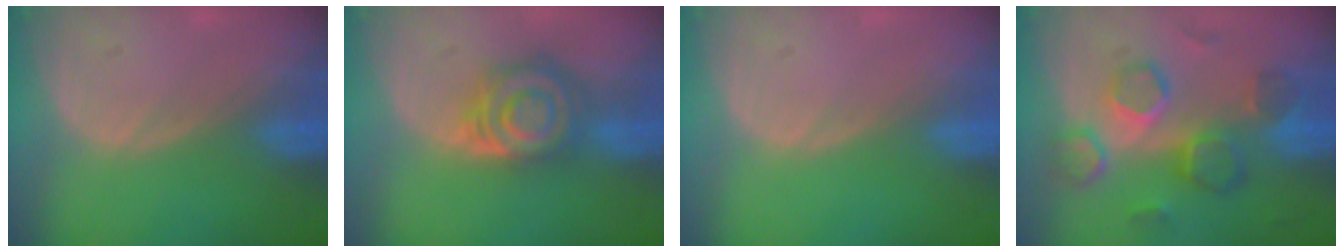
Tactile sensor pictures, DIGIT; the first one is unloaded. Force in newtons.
{"total": 8.0, "press": 7.0, "slide": 3.8}
{"total": 0.0}
{"total": 8.7, "press": 8.4, "slide": 2.3}